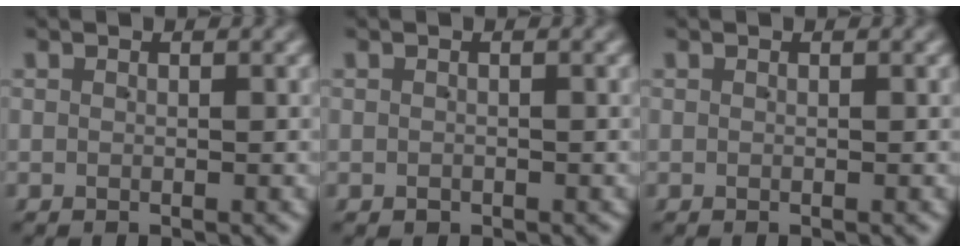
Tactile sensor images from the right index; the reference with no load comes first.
{"total": 0.8, "force": [-0.6, 0.5, 0.1], "torque": [-0.004, -0.011, -0.002]}
{"total": 0.0}